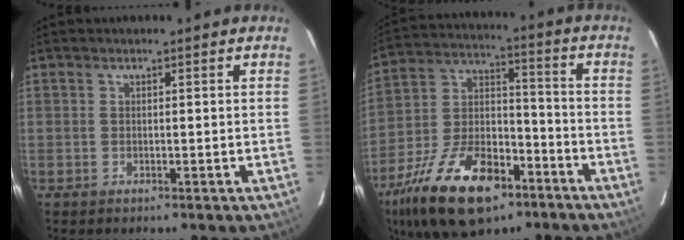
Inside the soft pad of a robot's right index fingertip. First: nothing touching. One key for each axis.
{"total": 21.9, "fx": -13.2, "fy": 10.6, "fz": 13.9, "tx": -0.284, "ty": -0.007, "tz": -0.223}